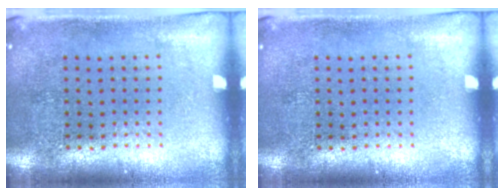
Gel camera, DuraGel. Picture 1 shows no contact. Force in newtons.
{"total": 0.0}